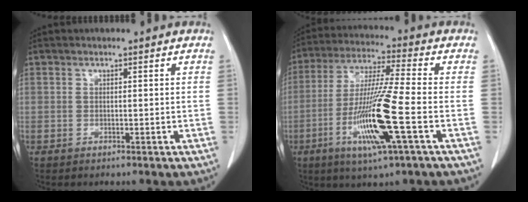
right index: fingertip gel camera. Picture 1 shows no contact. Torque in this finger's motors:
{"motor_torque": [2.14, 0.00, 0.46, 0.21]}